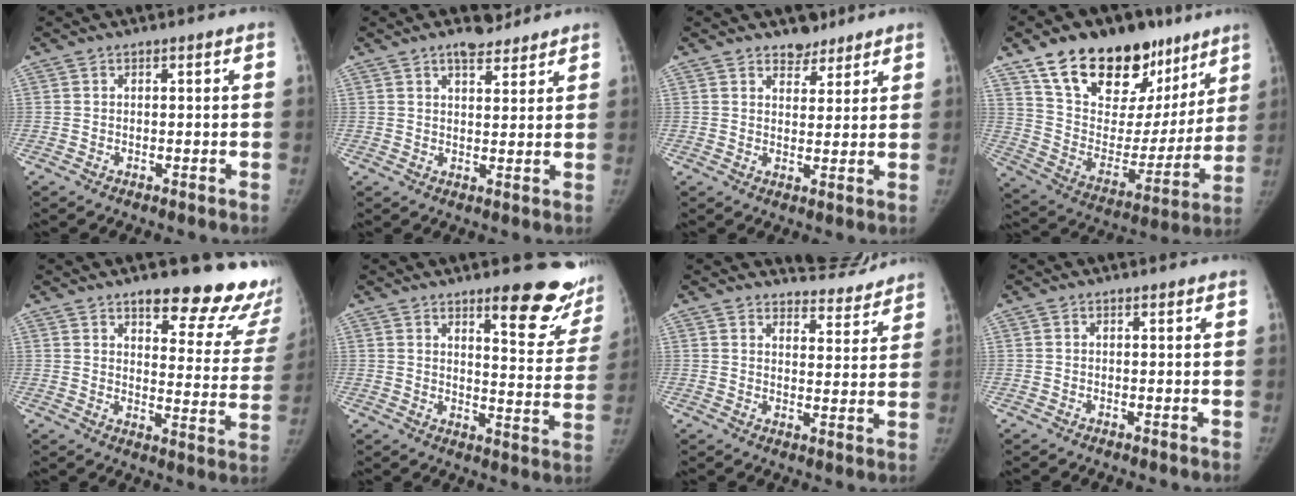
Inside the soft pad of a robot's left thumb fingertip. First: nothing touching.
{"total": 5.2, "force": [4.0, 2.2, 2.5], "torque": [-0.024, -0.025, 0.064]}
{"total": 4.4, "force": [3.5, 2.4, 0.9], "torque": [0.012, -0.025, 0.055]}
{"total": 27.9, "force": [17.8, 15.7, 14.6], "torque": [-0.186, -0.043, 0.296]}
{"total": 21.0, "force": [16.5, 6.7, 11.1], "torque": [-0.090, -0.109, 0.196]}
{"total": 15.7, "force": [11.1, 4.4, 10.2], "torque": [-0.081, -0.088, 0.139]}
{"total": 8.2, "force": [7.9, 2.1, 0.6], "torque": [0.019, -0.064, 0.102]}
{"total": 0.0}